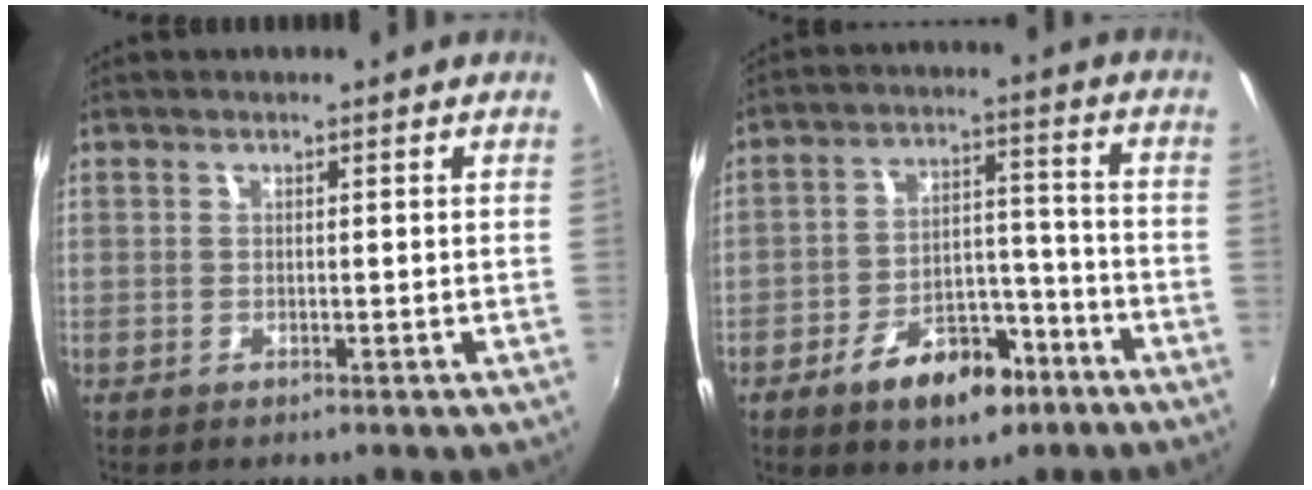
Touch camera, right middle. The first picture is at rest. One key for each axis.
{"total": 12.1, "fx": -7.4, "fy": 6.6, "fz": 7.0, "tx": -0.126, "ty": 0.024, "tz": -0.106}